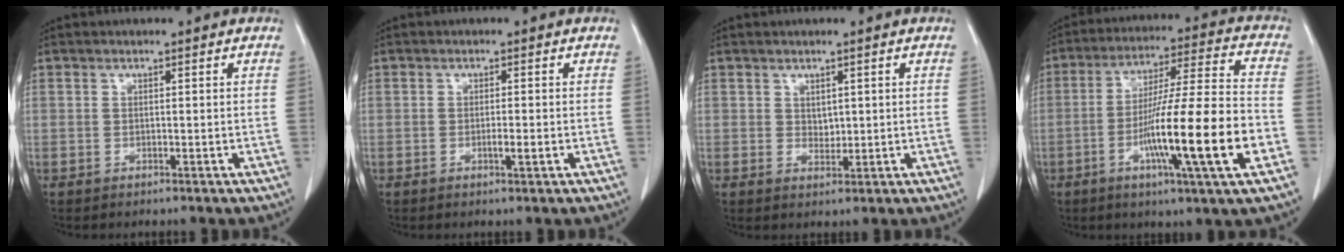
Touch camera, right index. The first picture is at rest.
{"total": 1.7, "force": [-0.6, 0.1, 1.6], "torque": [-0.029, -0.003, -0.010]}
{"total": 1.6, "force": [0.5, 1.2, 1.0], "torque": [-0.014, -0.004, 0.013]}
{"total": 18.3, "force": [-5.7, -0.1, 17.4], "torque": [-0.291, -0.009, -0.096]}